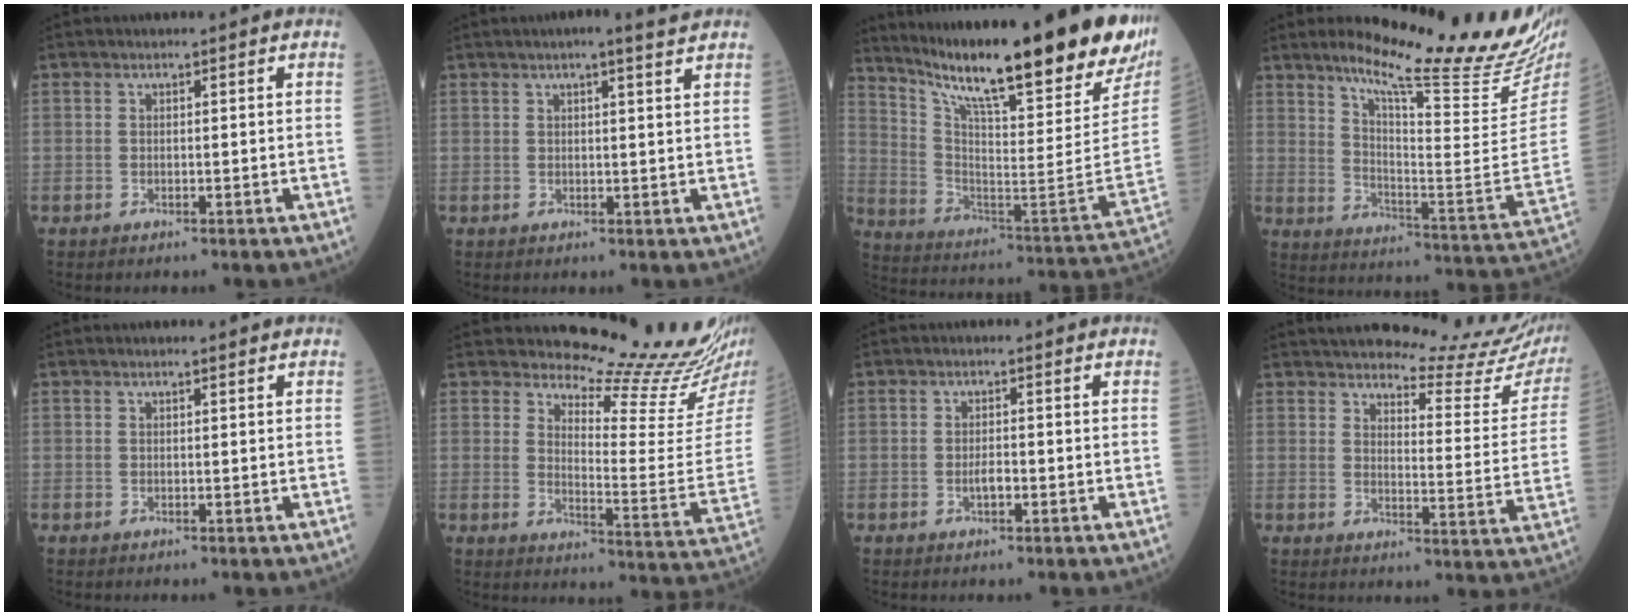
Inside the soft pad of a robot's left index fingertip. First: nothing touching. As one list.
[{"total": 3.9, "force": [3.2, -0.3, 2.3], "torque": [-0.039, 0.007, 0.038]}, {"total": 30.5, "force": [24.3, 2.1, 18.3], "torque": [-0.313, -0.088, 0.346]}, {"total": 22.1, "force": [18.7, 1.0, 11.6], "torque": [-0.176, -0.081, 0.256]}, {"total": 0.7, "force": [0.7, -0.1, 0.2], "torque": [-0.010, 0.000, 0.010]}, {"total": 16.0, "force": [15.5, -0.9, 3.9], "torque": [-0.063, -0.122, 0.187]}, {"total": 1.5, "force": [-0.7, 0.5, 1.2], "torque": [-0.023, -0.002, -0.011]}, {"total": 17.7, "force": [16.8, 1.3, 5.5], "torque": [-0.072, -0.090, 0.183]}]